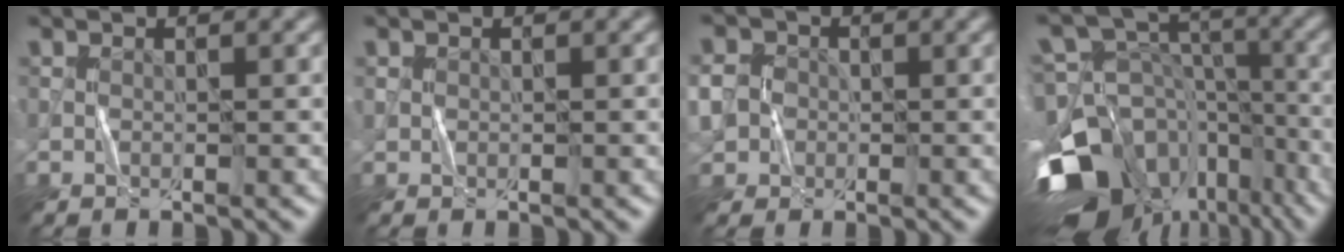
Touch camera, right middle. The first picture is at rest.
{"total": 0.5, "force": [0.2, 0.5, 0.1], "torque": [0.000, 0.000, 0.004]}
{"total": 6.2, "force": [-0.8, 5.7, 2.3], "torque": [-0.058, 0.013, -0.039]}
{"total": 16.4, "force": [-9.5, 10.7, 8.0], "torque": [-0.181, -0.008, -0.144]}